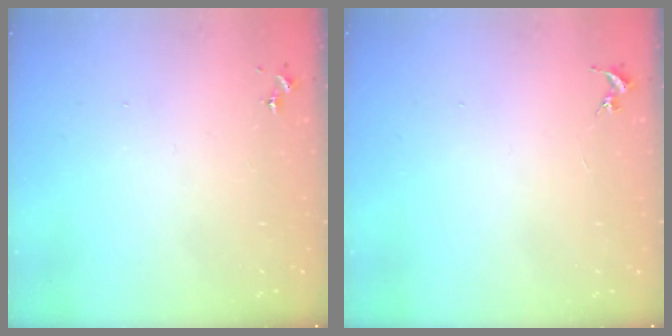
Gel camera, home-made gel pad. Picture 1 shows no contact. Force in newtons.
{"total": 0.0}